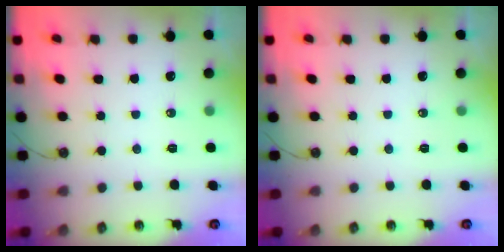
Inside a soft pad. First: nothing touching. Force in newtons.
{"total": 0.0}